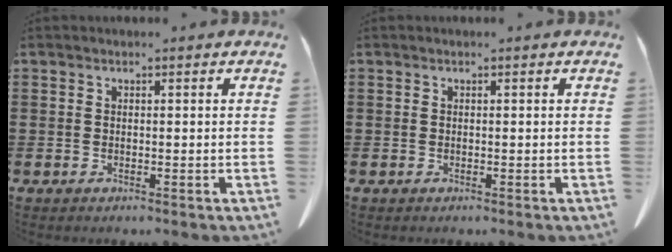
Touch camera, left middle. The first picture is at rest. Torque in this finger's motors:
{"motor_torque": [0.04, -0.02, 0.05, 0.02]}